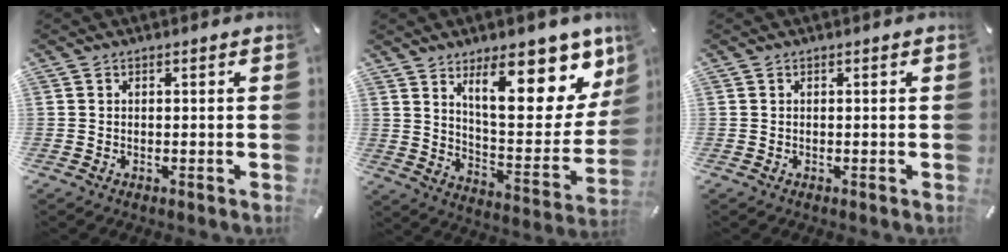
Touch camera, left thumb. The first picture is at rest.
{"total": 21.3, "force": [13.0, 8.3, 14.7], "torque": [-0.198, -0.087, 0.209]}
{"total": 0.0}